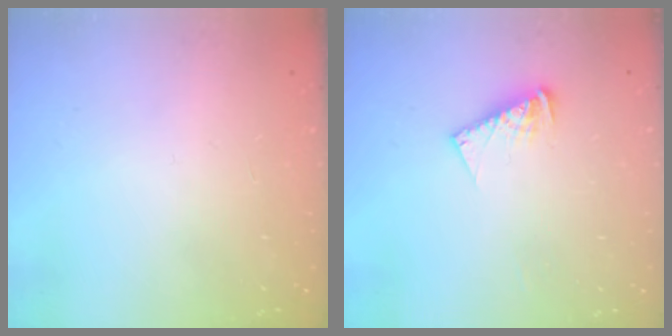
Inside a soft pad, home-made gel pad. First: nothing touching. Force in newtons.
{"total": 8.7, "press": 8.6, "slide": 0.8}